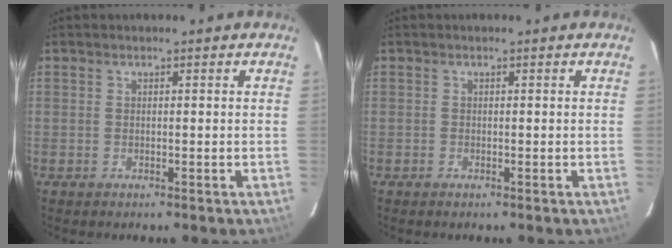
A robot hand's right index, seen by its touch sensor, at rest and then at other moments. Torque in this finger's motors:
{"motor_torque": [0.09, -0.07, -0.01, 0.01]}